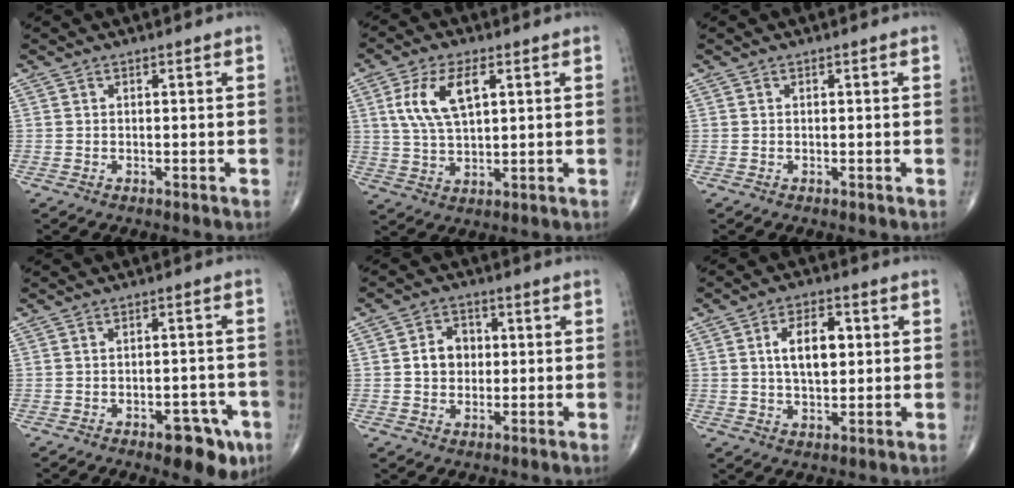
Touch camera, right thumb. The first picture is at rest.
{"total": 10.1, "force": [3.2, 4.6, 8.3], "torque": [-0.167, -0.002, 0.065]}
{"total": 0.0}
{"total": 8.4, "force": [-4.3, 3.9, 6.0], "torque": [-0.050, 0.023, -0.048]}
{"total": 5.6, "force": [0.3, 4.6, 3.1], "torque": [-0.032, 0.011, 0.001]}
{"total": 10.5, "force": [1.8, 5.7, 8.6], "torque": [-0.124, 0.006, 0.030]}